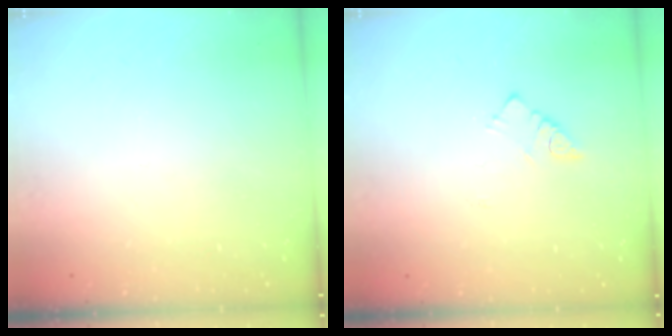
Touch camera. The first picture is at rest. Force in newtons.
{"total": 3.5, "press": 3.4, "slide": 0.6}